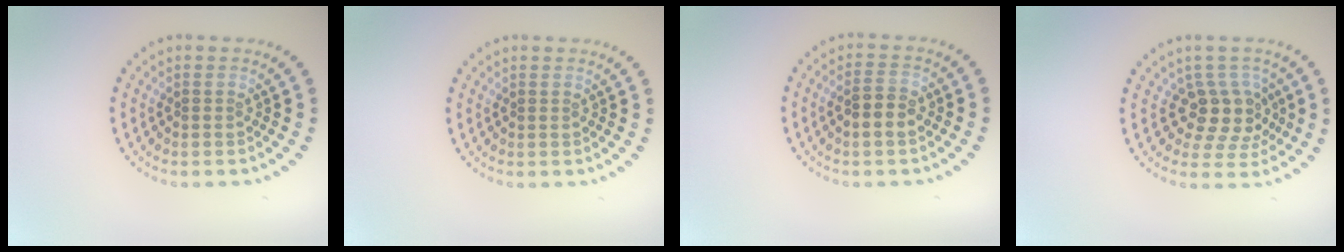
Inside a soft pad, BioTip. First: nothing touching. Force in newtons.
{"total": 0.0}
{"total": 2.5, "press": 2.4, "slide": 0.5}
{"total": 3.9, "press": 3.0, "slide": 2.4}